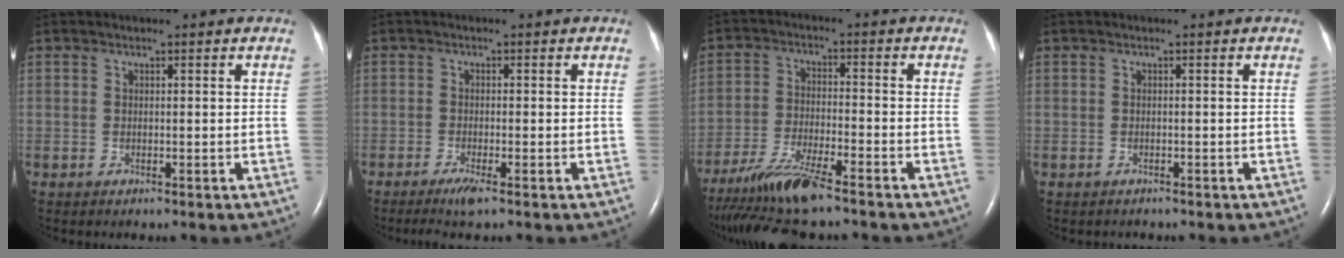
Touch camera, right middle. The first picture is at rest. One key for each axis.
{"total": 2.5, "fx": -1.7, "fy": 0.0, "fz": 1.9, "tx": -0.044, "ty": -0.008, "tz": -0.034}
{"total": 11.0, "fx": -9.1, "fy": 0.4, "fz": 6.2, "tx": -0.121, "ty": -0.029, "tz": -0.160}
{"total": 0.8, "fx": -0.7, "fy": 0.4, "fz": 0.0, "tx": -0.010, "ty": 0.000, "tz": -0.010}